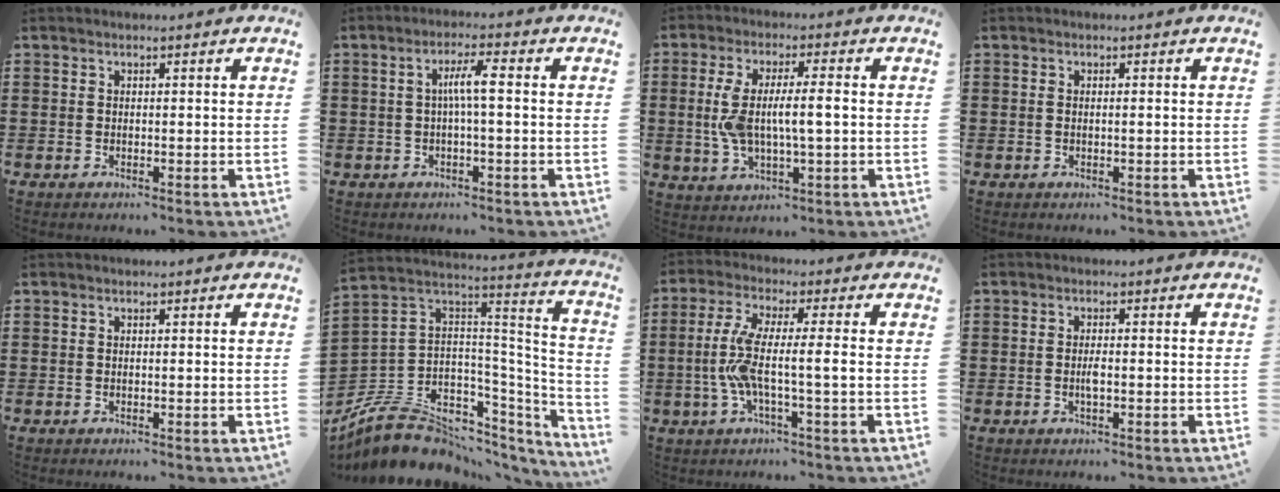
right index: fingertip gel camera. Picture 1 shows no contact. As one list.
[{"total": 4.0, "force": [-0.1, 0.3, 4.0], "torque": [-0.075, 0.004, -0.007]}, {"total": 7.7, "force": [0.2, 2.4, 7.3], "torque": [-0.153, -0.003, -0.004]}, {"total": 0.6, "force": [0.0, 0.0, 0.6], "torque": [-0.010, -0.003, 0.000]}, {"total": 0.0}, {"total": 10.2, "force": [-6.2, 6.6, 4.7], "torque": [-0.119, -0.001, -0.109]}, {"total": 7.3, "force": [-1.2, 0.5, 7.2], "torque": [-0.164, -0.015, -0.034]}, {"total": 1.9, "force": [-0.4, 0.3, 1.8], "torque": [-0.042, -0.002, -0.011]}]